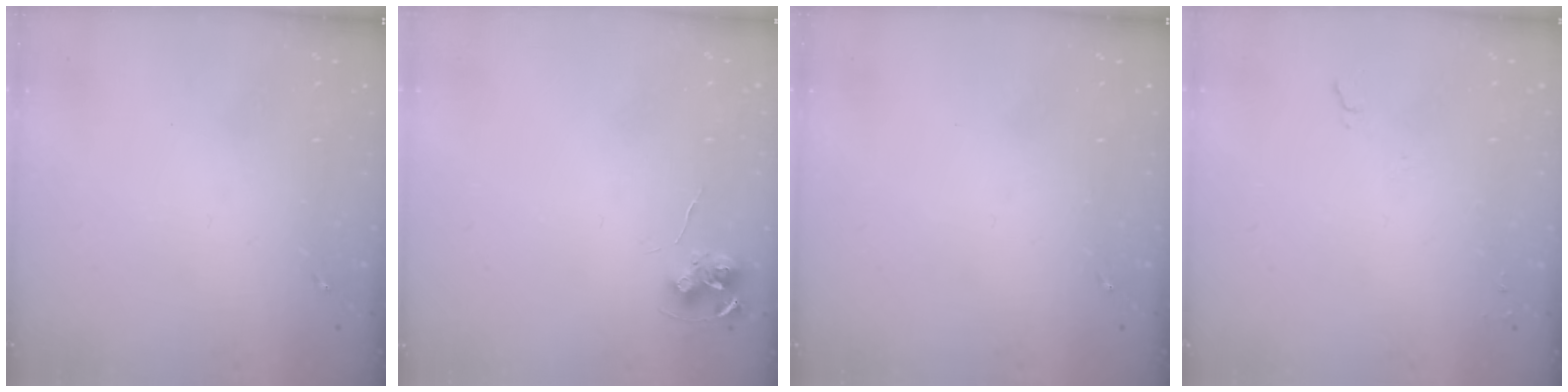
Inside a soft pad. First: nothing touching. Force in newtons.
{"total": 7.9, "press": 7.9, "slide": 0.5}
{"total": 0.0}
{"total": 5.1, "press": 5.1, "slide": 0.6}